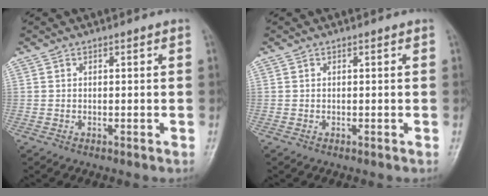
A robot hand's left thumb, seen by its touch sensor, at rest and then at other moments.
{"total": 0.0}